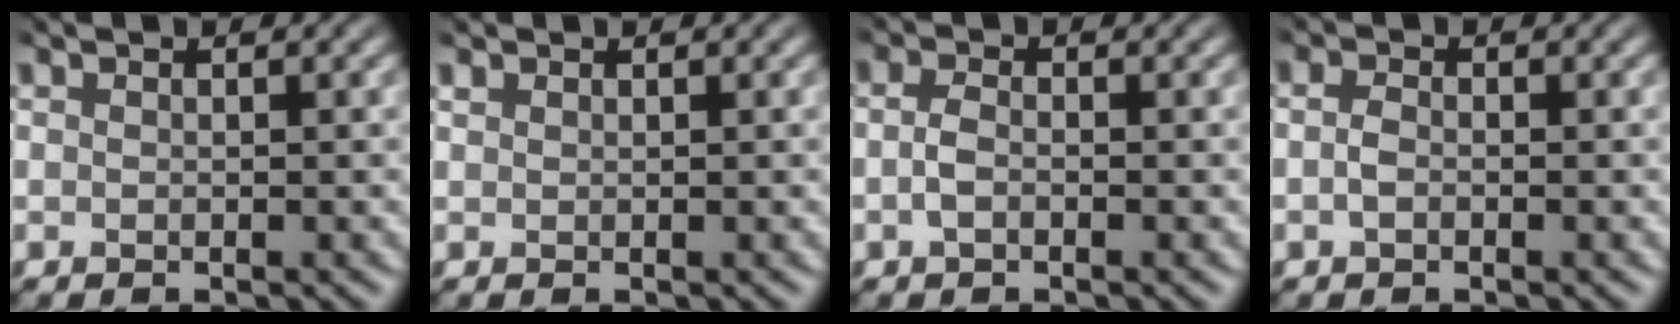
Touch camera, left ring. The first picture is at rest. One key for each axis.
{"total": 0.6, "fx": 0.2, "fy": -0.3, "fz": -0.6, "tx": -0.001, "ty": 0.000, "tz": 0.007}
{"total": 1.4, "fx": -1.3, "fy": 0.4, "fz": 0.4, "tx": -0.023, "ty": 0.001, "tz": -0.021}
{"total": 1.2, "fx": -1.2, "fy": 0.3, "fz": 0.1, "tx": -0.014, "ty": 0.003, "tz": -0.019}